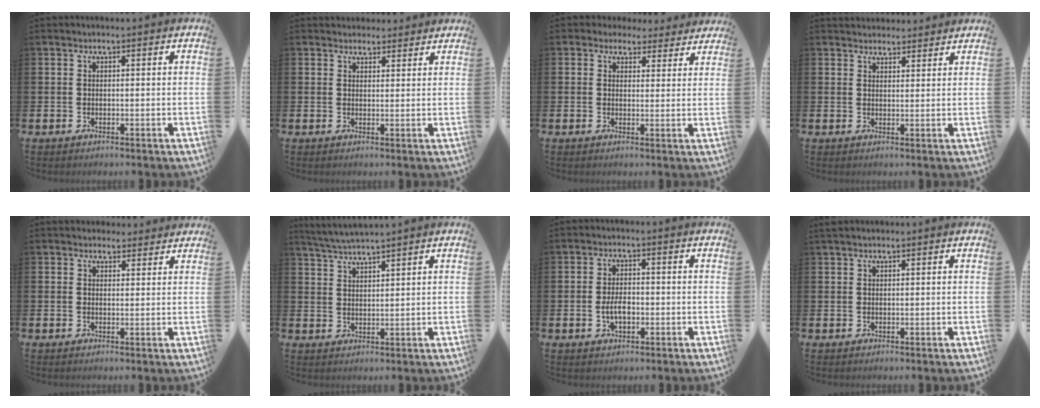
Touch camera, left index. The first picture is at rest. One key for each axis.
{"total": 2.6, "fx": 2.5, "fy": 1.0, "fz": -0.3, "tx": 0.012, "ty": -0.009, "tz": 0.043}
{"total": 3.2, "fx": 2.7, "fy": 1.7, "fz": 0.0, "tx": -0.002, "ty": -0.015, "tz": 0.044}
{"total": 2.9, "fx": 2.8, "fy": 0.9, "fz": -0.2, "tx": 0.010, "ty": -0.013, "tz": 0.049}
{"total": 2.7, "fx": 2.5, "fy": 1.0, "fz": -0.2, "tx": 0.018, "ty": -0.013, "tz": 0.043}
{"total": 3.6, "fx": 3.5, "fy": -0.5, "fz": 0.5, "tx": -0.022, "ty": -0.014, "tz": 0.064}
{"total": 3.3, "fx": -0.6, "fy": 1.8, "fz": 2.7, "tx": -0.038, "ty": -0.002, "tz": -0.014}
{"total": 0.9, "fx": 0.8, "fy": 0.2, "fz": 0.3, "tx": -0.006, "ty": 0.002, "tz": 0.015}